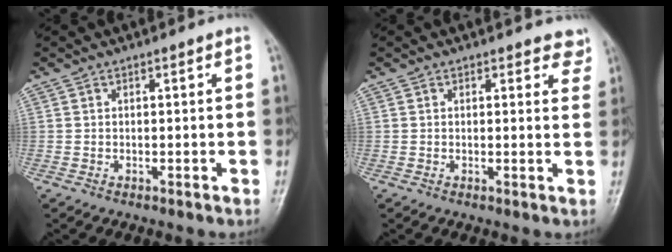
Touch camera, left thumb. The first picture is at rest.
{"total": 3.9, "force": [3.4, 1.8, 0.7], "torque": [0.026, -0.018, 0.020]}